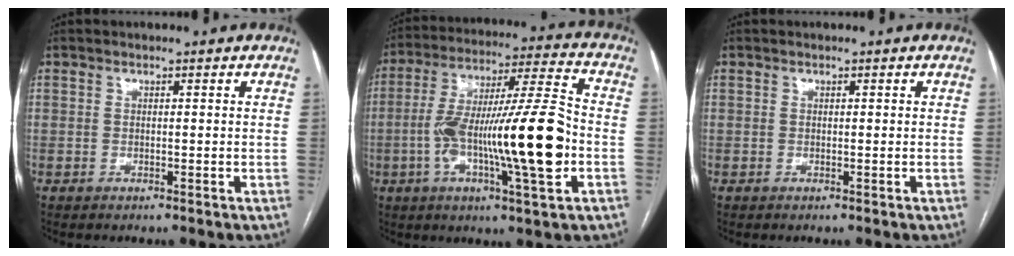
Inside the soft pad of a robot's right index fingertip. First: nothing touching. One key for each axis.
{"total": 20.0, "fx": -4.0, "fy": 1.6, "fz": 19.6, "tx": -0.328, "ty": 0.006, "tz": -0.064}
{"total": 0.0}